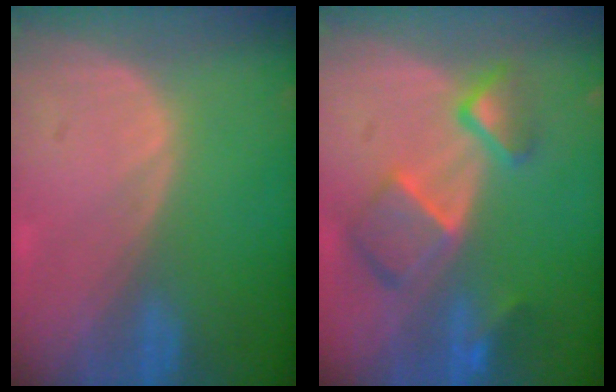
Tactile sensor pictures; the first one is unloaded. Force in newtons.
{"total": 7.9, "press": 6.8, "slide": 4.1}